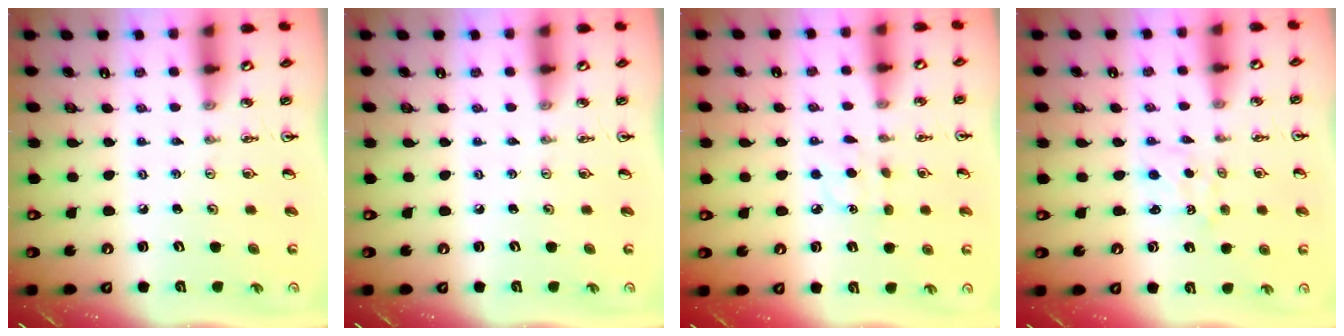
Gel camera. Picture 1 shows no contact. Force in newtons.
{"total": 0.0}
{"total": 4.7, "press": 4.7, "slide": 0.6}
{"total": 0.9, "press": 0.7, "slide": 0.5}